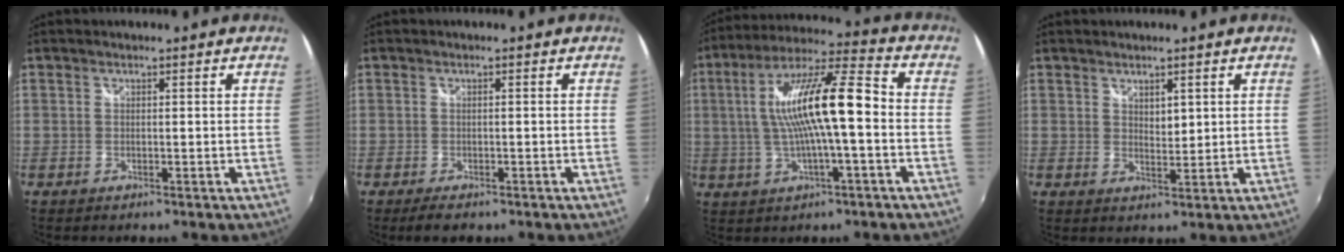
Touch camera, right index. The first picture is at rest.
{"total": 2.8, "force": [-1.9, 1.4, 1.4], "torque": [-0.032, -0.010, -0.034]}
{"total": 15.1, "force": [-0.3, 2.2, 15.0], "torque": [-0.272, 0.018, -0.004]}
{"total": 2.5, "force": [1.5, 1.4, 1.5], "torque": [-0.020, -0.003, 0.026]}